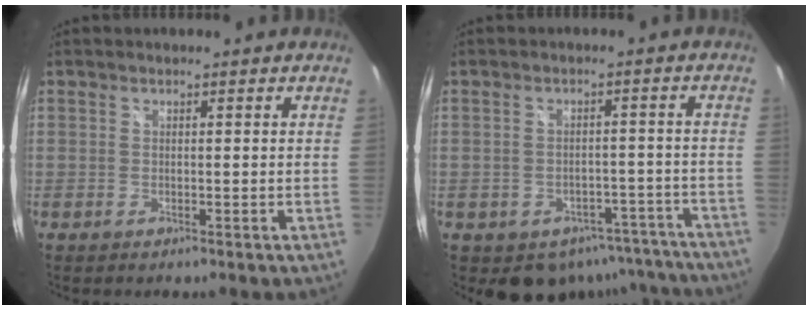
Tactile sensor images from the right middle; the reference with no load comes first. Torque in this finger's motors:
{"motor_torque": [1.07, -1.07, 0.13, 0.04]}